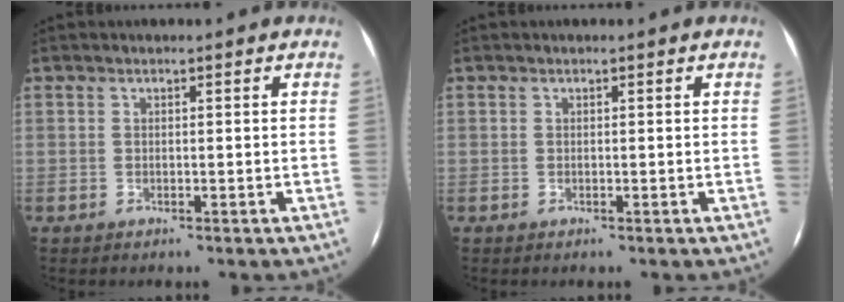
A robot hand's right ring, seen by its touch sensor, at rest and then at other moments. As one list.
[{"total": 0.0}]